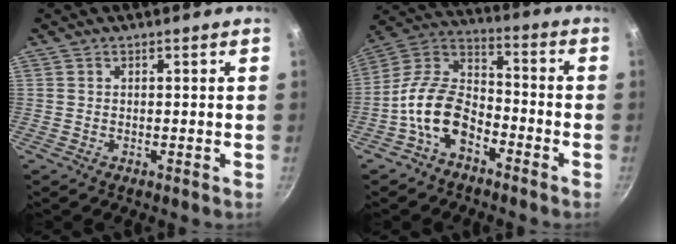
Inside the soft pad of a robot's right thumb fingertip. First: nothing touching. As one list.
[{"total": 12.6, "force": [-6.2, 7.7, 7.8], "torque": [-0.122, 0.065, -0.141]}]